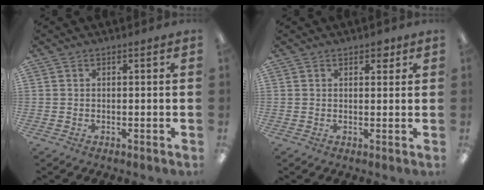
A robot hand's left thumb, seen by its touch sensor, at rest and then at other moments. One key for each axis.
{"total": 2.8, "fx": 1.8, "fy": 1.5, "fz": 1.5, "tx": -0.008, "ty": -0.006, "tz": 0.027}